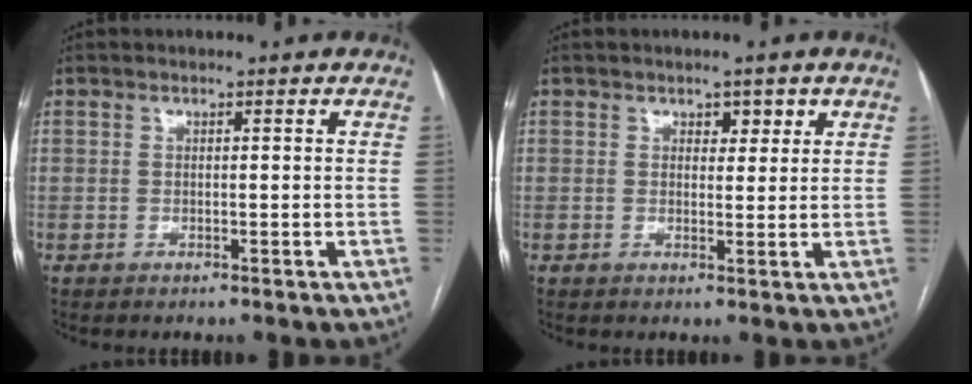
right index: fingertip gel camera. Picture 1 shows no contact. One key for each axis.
{"total": 2.3, "fx": 1.3, "fy": 1.5, "fz": 1.2, "tx": -0.009, "ty": 0.000, "tz": 0.017}